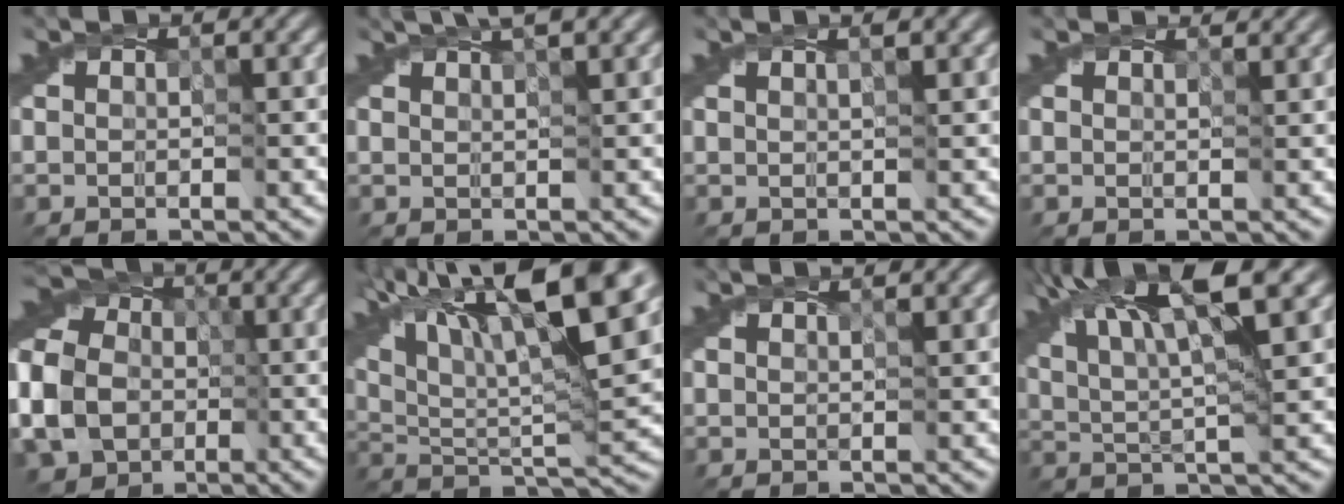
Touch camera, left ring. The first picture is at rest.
{"total": 3.0, "force": [2.3, 0.1, 1.9], "torque": [-0.028, 0.007, 0.037]}
{"total": 1.6, "force": [1.0, 0.0, 1.2], "torque": [-0.015, 0.000, 0.007]}
{"total": 2.0, "force": [1.7, 0.5, 0.9], "torque": [-0.017, 0.003, 0.009]}
{"total": 10.0, "force": [-3.5, 7.9, 5.0], "torque": [-0.134, -0.010, -0.083]}
{"total": 16.6, "force": [8.8, 5.0, 13.2], "torque": [-0.233, 0.027, 0.144]}
{"total": 0.8, "force": [0.7, -0.2, 0.2], "torque": [-0.004, 0.001, 0.007]}
{"total": 9.8, "force": [5.9, 2.2, 7.4], "torque": [-0.132, 0.024, 0.100]}